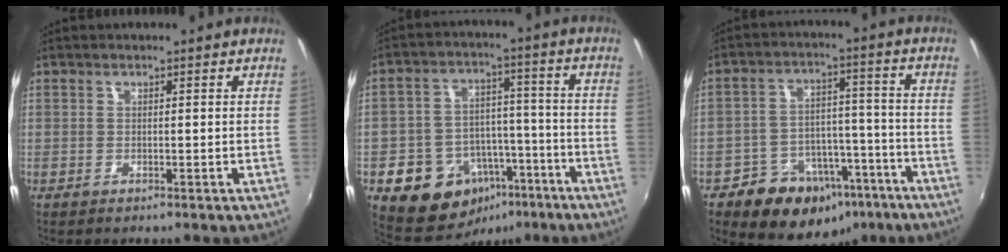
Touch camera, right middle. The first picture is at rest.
{"total": 14.8, "force": [-8.0, 10.7, 6.3], "torque": [-0.135, 0.032, -0.094]}
{"total": 16.2, "force": [-10.0, 10.7, 6.8], "torque": [-0.132, 0.033, -0.118]}